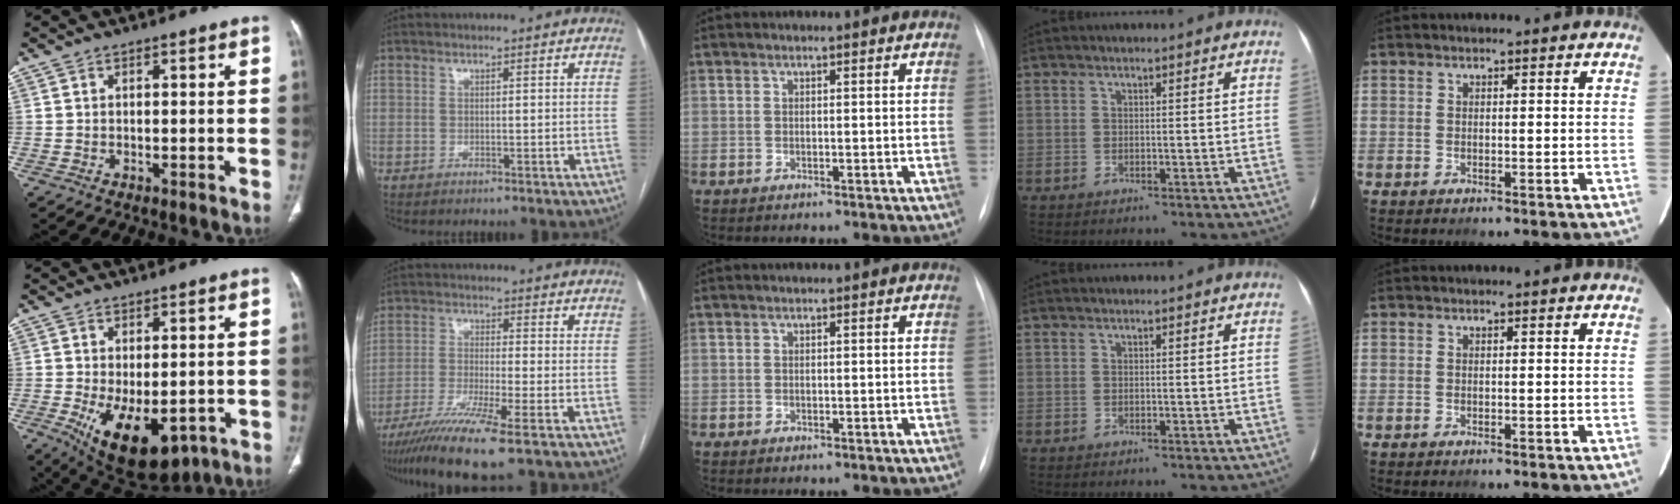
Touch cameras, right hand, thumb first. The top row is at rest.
{"thumb": {"total": 14.5, "force": [-5.5, 7.6, 11.1], "torque": [-0.174, -0.010, -0.061]}, "index": {"total": 10.7, "force": [-7.2, -0.7, 7.8], "torque": [-0.145, -0.026, -0.125]}}